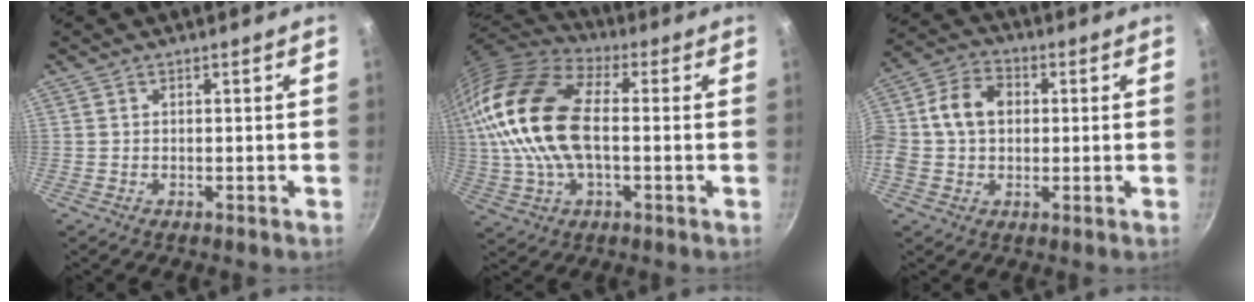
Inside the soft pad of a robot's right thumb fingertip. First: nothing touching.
{"total": 21.9, "force": [1.5, 12.2, 18.1], "torque": [-0.362, 0.026, 0.018]}
{"total": 11.4, "force": [1.2, 8.4, 7.7], "torque": [-0.131, 0.023, -0.001]}